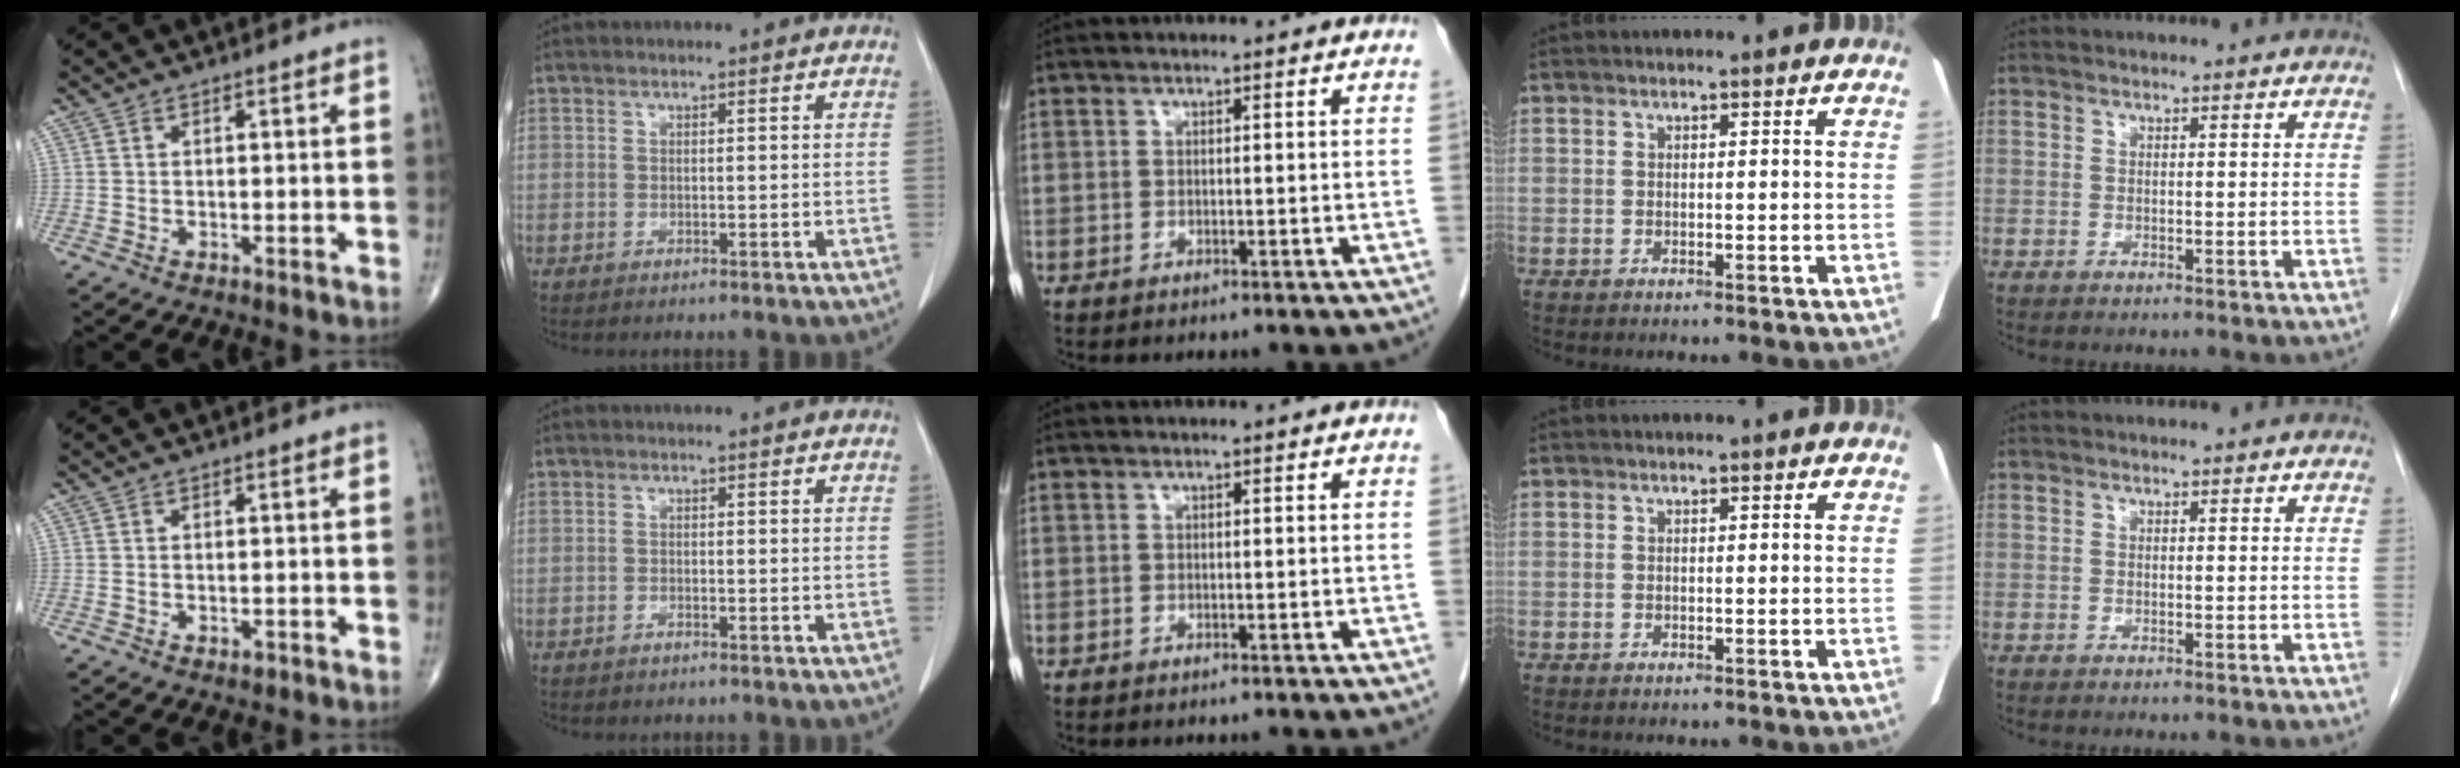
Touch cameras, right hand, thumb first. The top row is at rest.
{"thumb": {"total": 1.3, "force": [-0.7, 0.7, 0.9], "torque": [-0.015, 0.004, -0.007]}, "index": {"total": 0.7, "force": [-0.6, 0.3, 0.2], "torque": [-0.007, 0.000, -0.008]}}